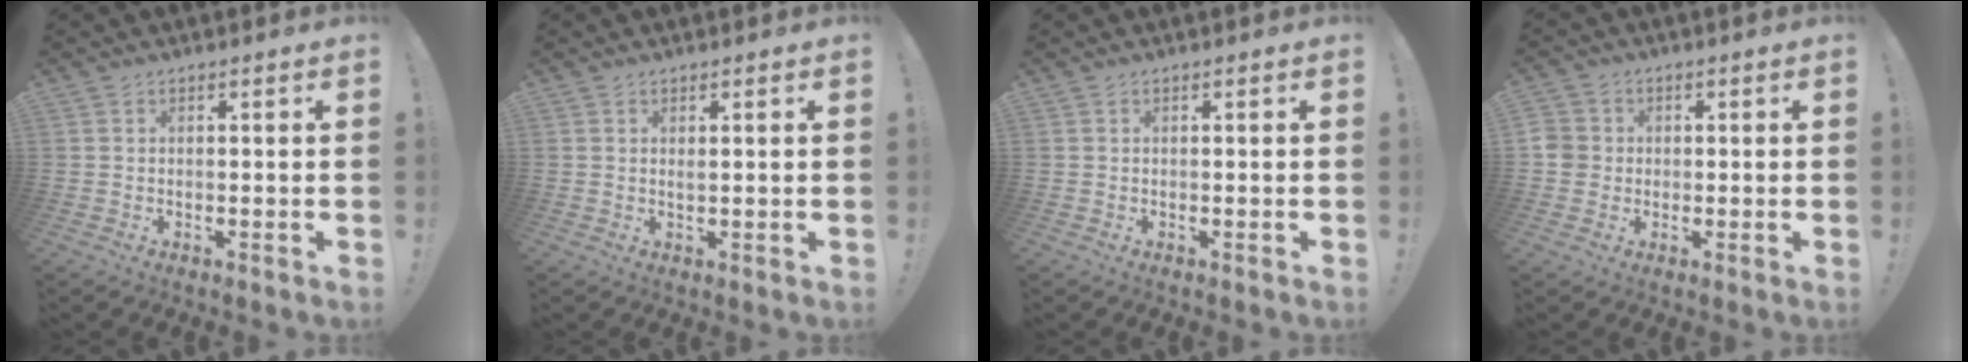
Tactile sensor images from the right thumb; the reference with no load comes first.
{"total": 0.8, "force": [0.5, 0.2, 0.6], "torque": [-0.013, 0.000, 0.009]}
{"total": 0.0}
{"total": 4.6, "force": [-0.3, 4.4, 1.3], "torque": [-0.035, 0.007, -0.006]}